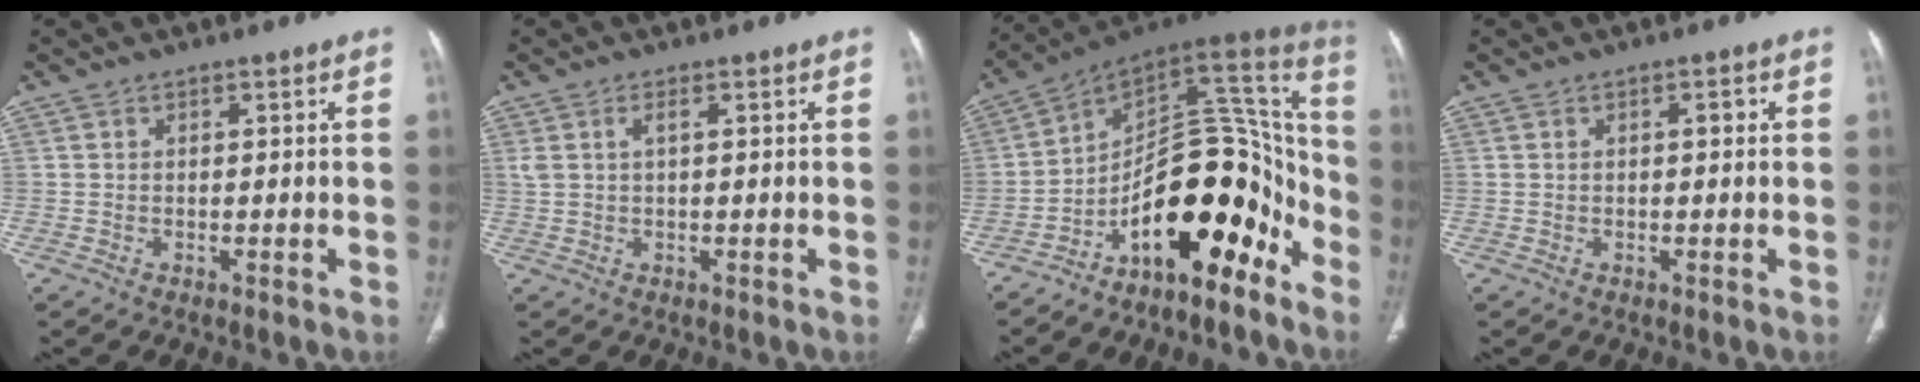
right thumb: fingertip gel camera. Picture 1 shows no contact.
{"total": 2.2, "force": [0.7, 0.8, 1.9], "torque": [-0.050, 0.011, 0.021]}
{"total": 19.2, "force": [-10.8, 8.7, 13.3], "torque": [-0.141, 0.137, -0.174]}
{"total": 1.0, "force": [0.1, 0.4, 0.9], "torque": [-0.010, 0.003, 0.001]}